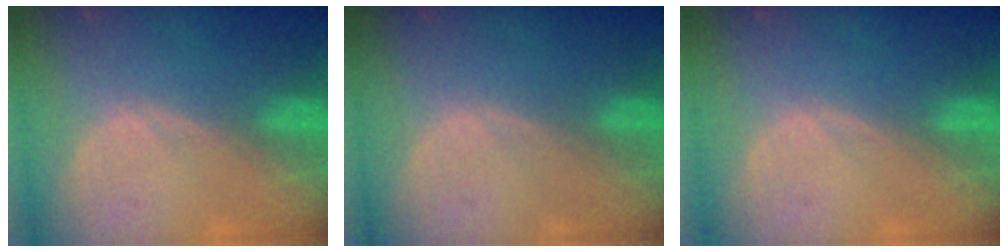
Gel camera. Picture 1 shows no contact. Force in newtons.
{"total": 0.0}
{"total": 0.0}